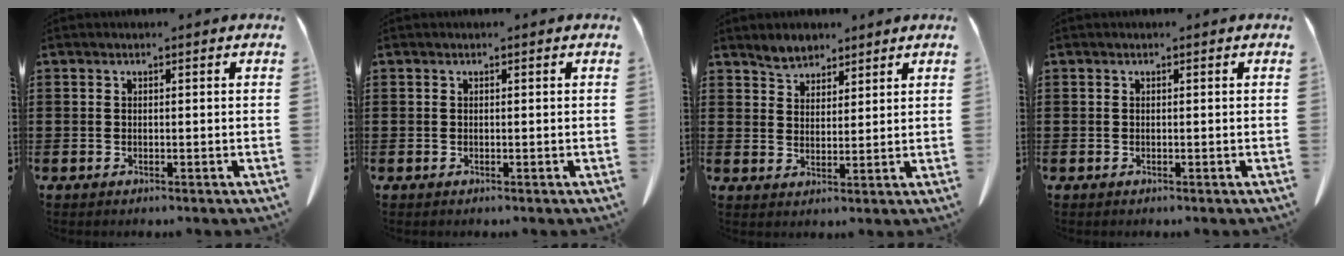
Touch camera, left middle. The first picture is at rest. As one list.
[{"total": 0.0}, {"total": 3.8, "force": [3.4, 1.7, 0.5], "torque": [-0.022, -0.001, 0.067]}, {"total": 0.0}]